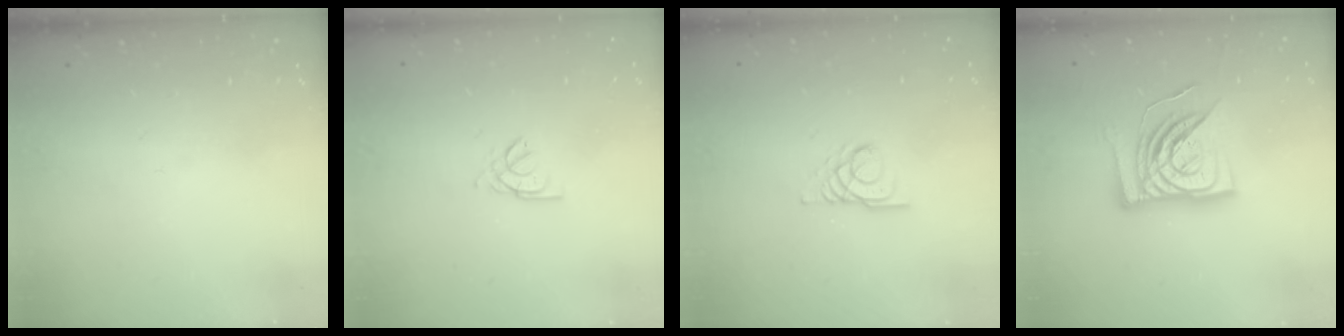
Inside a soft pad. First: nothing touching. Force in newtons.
{"total": 2.3, "press": 2.3, "slide": 0.5}
{"total": 4.1, "press": 4.1, "slide": 0.4}
{"total": 15.9, "press": 15.8, "slide": 1.9}